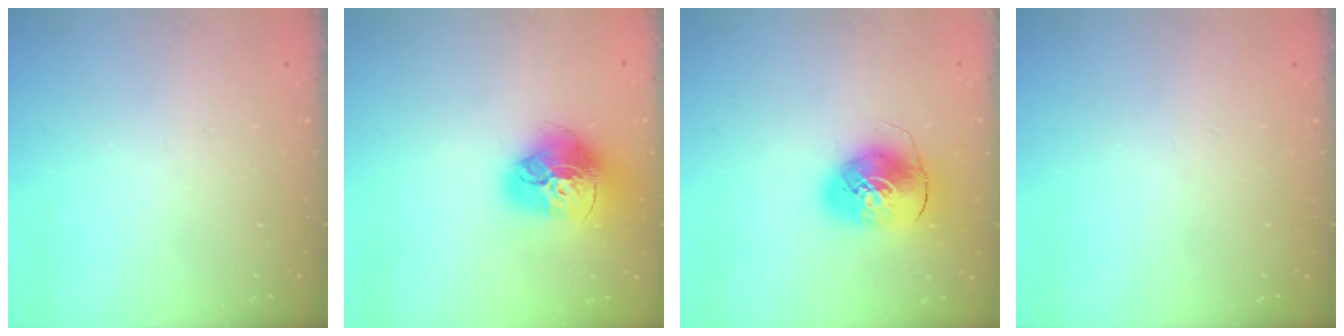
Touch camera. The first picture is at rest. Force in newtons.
{"total": 17.8, "press": 17.8, "slide": 1.6}
{"total": 9.5, "press": 9.4, "slide": 1.5}
{"total": 0.0}